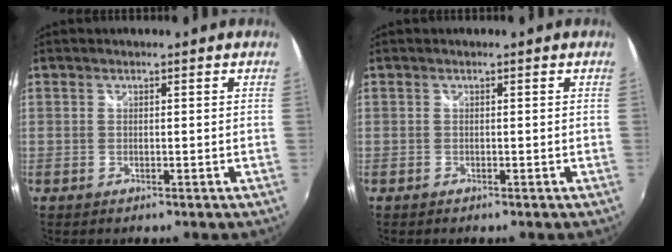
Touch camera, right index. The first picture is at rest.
{"total": 0.0}